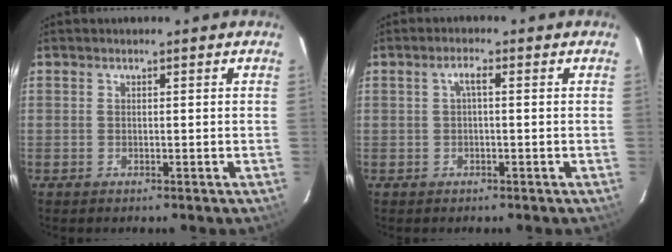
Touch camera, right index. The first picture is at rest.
{"total": 1.7, "force": [0.1, 0.3, 1.7], "torque": [-0.032, 0.007, 0.000]}